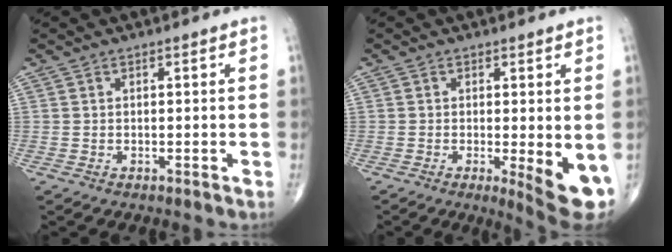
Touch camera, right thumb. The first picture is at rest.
{"total": 7.9, "force": [-1.6, 2.1, 7.5], "torque": [-0.100, -0.020, -0.020]}